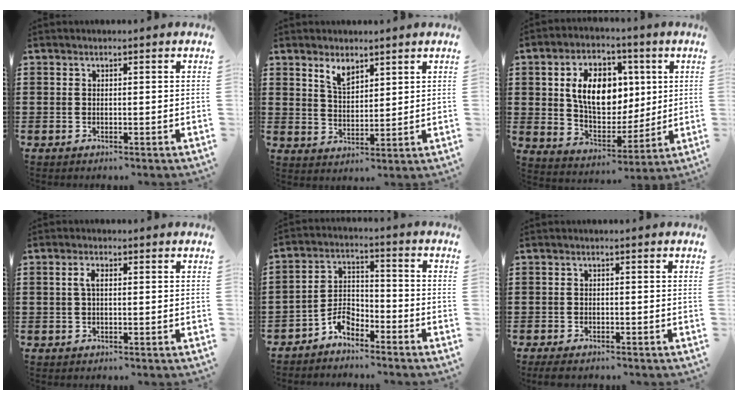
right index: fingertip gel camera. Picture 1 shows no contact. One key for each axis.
{"total": 3.8, "fx": 2.9, "fy": 1.6, "fz": 1.8, "tx": -0.044, "ty": 0.002, "tz": 0.054}
{"total": 11.4, "fx": 2.5, "fy": 7.9, "fz": 7.9, "tx": -0.149, "ty": 0.013, "tz": 0.041}
{"total": 2.1, "fx": 0.2, "fy": 0.8, "fz": 1.9, "tx": -0.046, "ty": 0.002, "tz": -0.001}
{"total": 4.7, "fx": -3.8, "fy": 2.1, "fz": 1.7, "tx": -0.040, "ty": 0.008, "tz": -0.075}
{"total": 1.3, "fx": -1.2, "fy": 0.3, "fz": 0.4, "tx": -0.017, "ty": -0.004, "tz": -0.026}